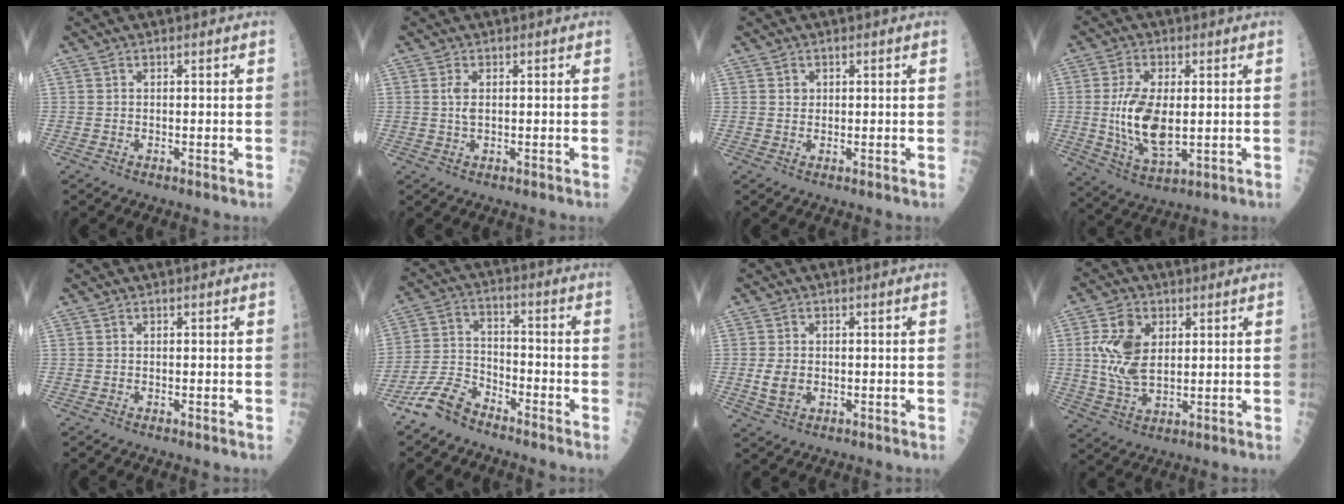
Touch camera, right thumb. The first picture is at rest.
{"total": 1.9, "force": [0.4, 0.7, 1.7], "torque": [-0.039, -0.001, 0.011]}
{"total": 1.3, "force": [0.5, 1.1, 0.4], "torque": [0.002, -0.001, 0.008]}
{"total": 12.3, "force": [0.1, 5.8, 10.9], "torque": [-0.209, -0.017, 0.011]}
{"total": 0.0}
{"total": 8.5, "force": [-6.7, 3.7, 3.6], "torque": [-0.071, 0.043, -0.141]}
{"total": 3.7, "force": [-0.3, 2.6, 2.6], "torque": [-0.044, -0.002, -0.002]}
{"total": 10.4, "force": [2.1, 6.3, 8.0], "torque": [-0.151, -0.006, 0.046]}